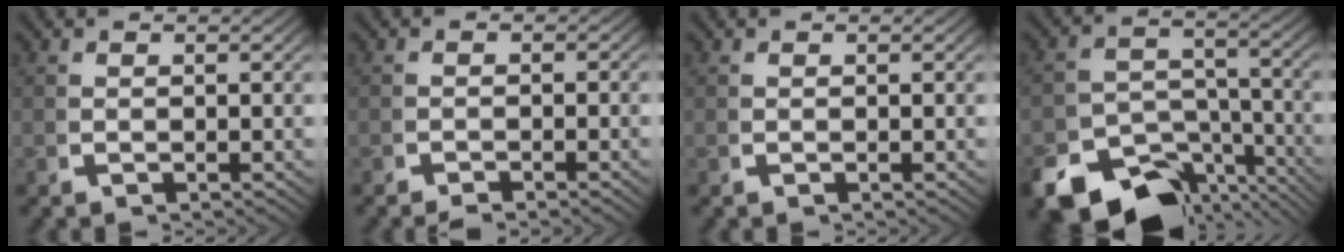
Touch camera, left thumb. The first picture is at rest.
{"total": 1.2, "force": [-1.1, 0.4, 0.1], "torque": [0.005, -0.007, -0.022]}
{"total": 0.0}
{"total": 13.1, "force": [-8.7, 7.3, 6.6], "torque": [-0.095, -0.045, -0.130]}